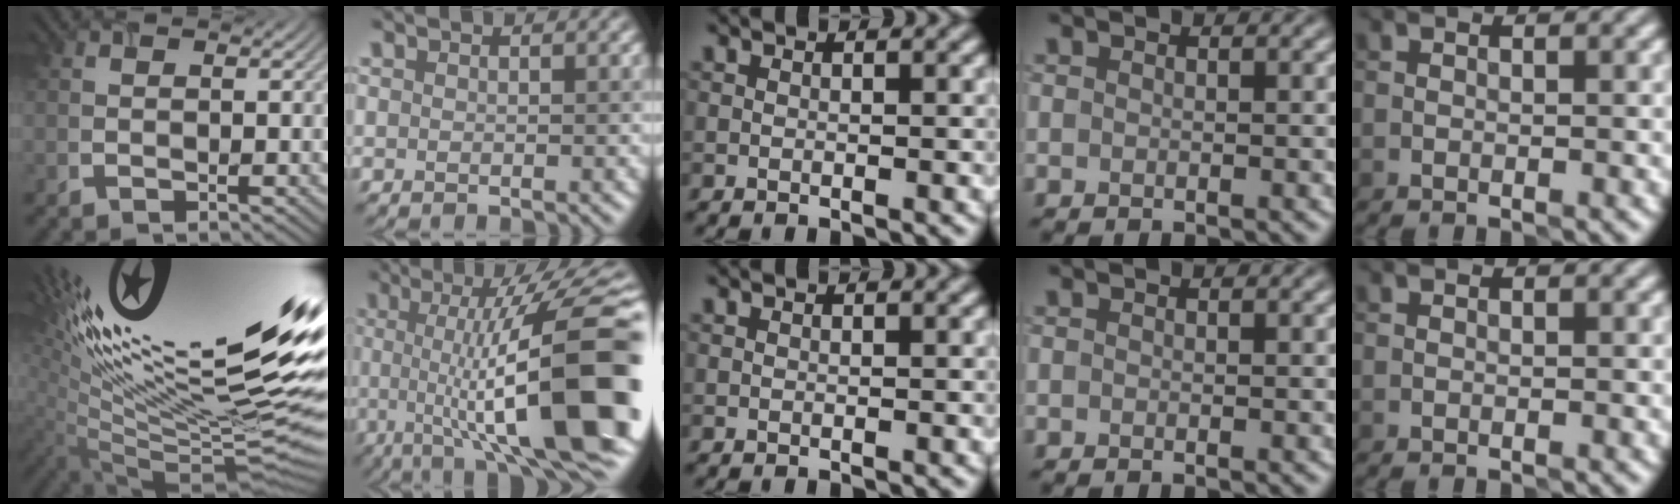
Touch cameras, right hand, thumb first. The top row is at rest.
{"thumb": {"total": 20.0, "force": [7.2, 4.2, 18.1], "torque": [-0.236, 0.041, 0.117]}, "index": {"total": 17.2, "force": [-1.5, 5.0, 16.4], "torque": [-0.198, 0.031, -0.014]}}